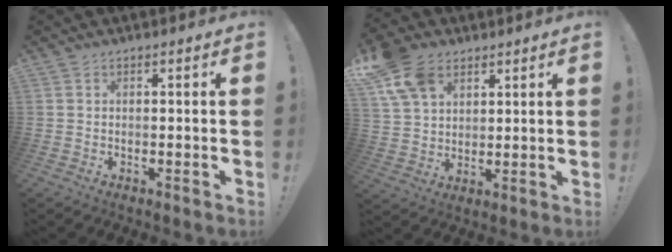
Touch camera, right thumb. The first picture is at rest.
{"total": 12.8, "force": [7.0, 8.7, 6.1], "torque": [-0.113, -0.031, 0.139]}